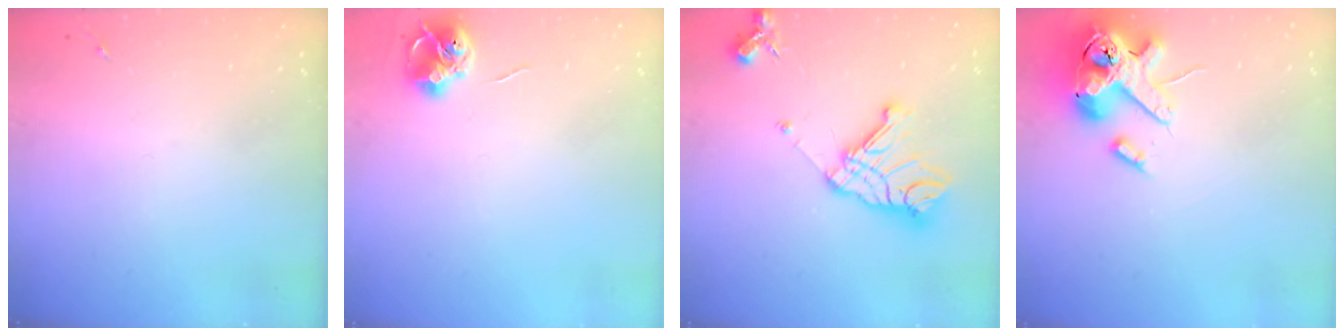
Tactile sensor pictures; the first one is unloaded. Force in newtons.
{"total": 7.3, "press": 7.3, "slide": 0.6}
{"total": 17.5, "press": 17.3, "slide": 2.0}
{"total": 15.9, "press": 15.7, "slide": 2.7}